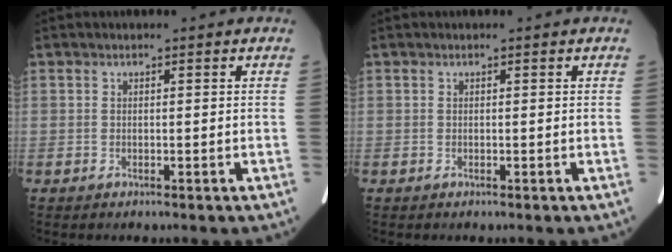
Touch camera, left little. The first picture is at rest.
{"total": 0.0}